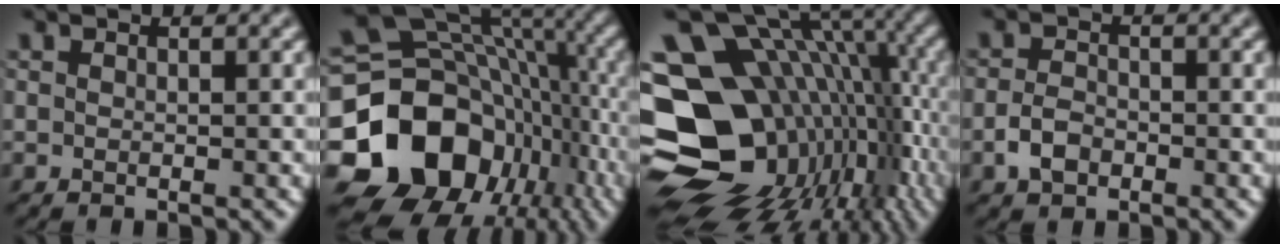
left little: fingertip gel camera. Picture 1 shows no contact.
{"total": 17.3, "force": [-5.7, 13.5, 9.3], "torque": [-0.193, -0.016, -0.102]}
{"total": 18.5, "force": [-3.2, 13.4, 12.3], "torque": [-0.217, -0.009, -0.021]}
{"total": 2.3, "force": [-1.2, 1.5, 1.3], "torque": [-0.028, 0.003, -0.027]}